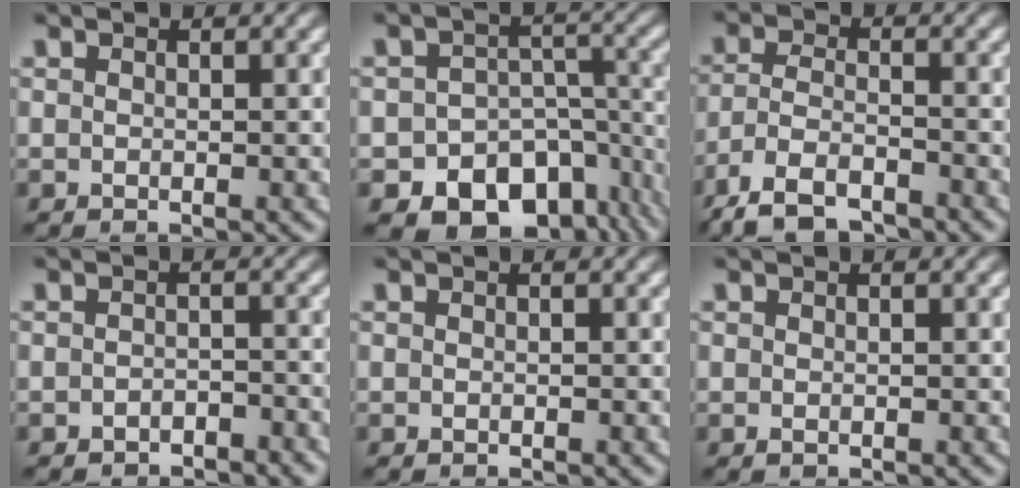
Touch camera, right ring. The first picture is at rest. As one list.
[{"total": 14.1, "force": [-7.6, 10.3, 5.9], "torque": [-0.094, -0.042, -0.112]}, {"total": 6.9, "force": [-4.7, 4.0, 3.2], "torque": [-0.074, -0.034, -0.062]}, {"total": 2.1, "force": [-2.0, 0.2, -0.2], "torque": [0.014, -0.005, -0.033]}, {"total": 0.0}, {"total": 0.0}]